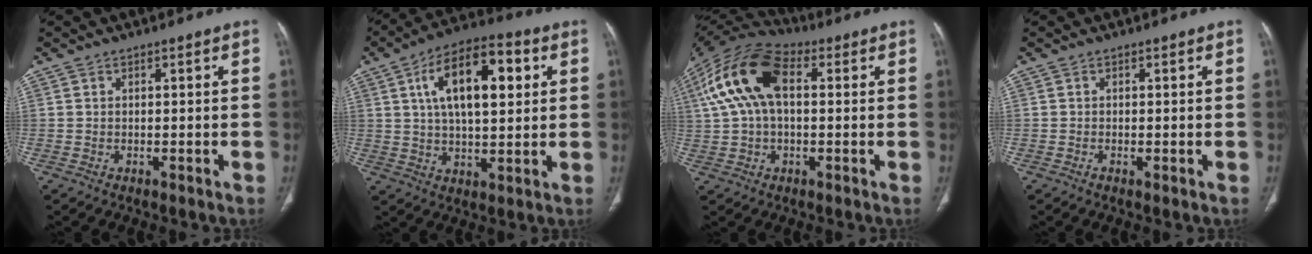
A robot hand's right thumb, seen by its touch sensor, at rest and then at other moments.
{"total": 16.6, "force": [4.8, 7.7, 13.8], "torque": [-0.207, 0.008, 0.075]}
{"total": 16.4, "force": [3.4, 9.2, 13.1], "torque": [-0.258, 0.038, 0.056]}
{"total": 0.6, "force": [-0.2, 0.1, 0.6], "torque": [-0.016, -0.003, -0.006]}